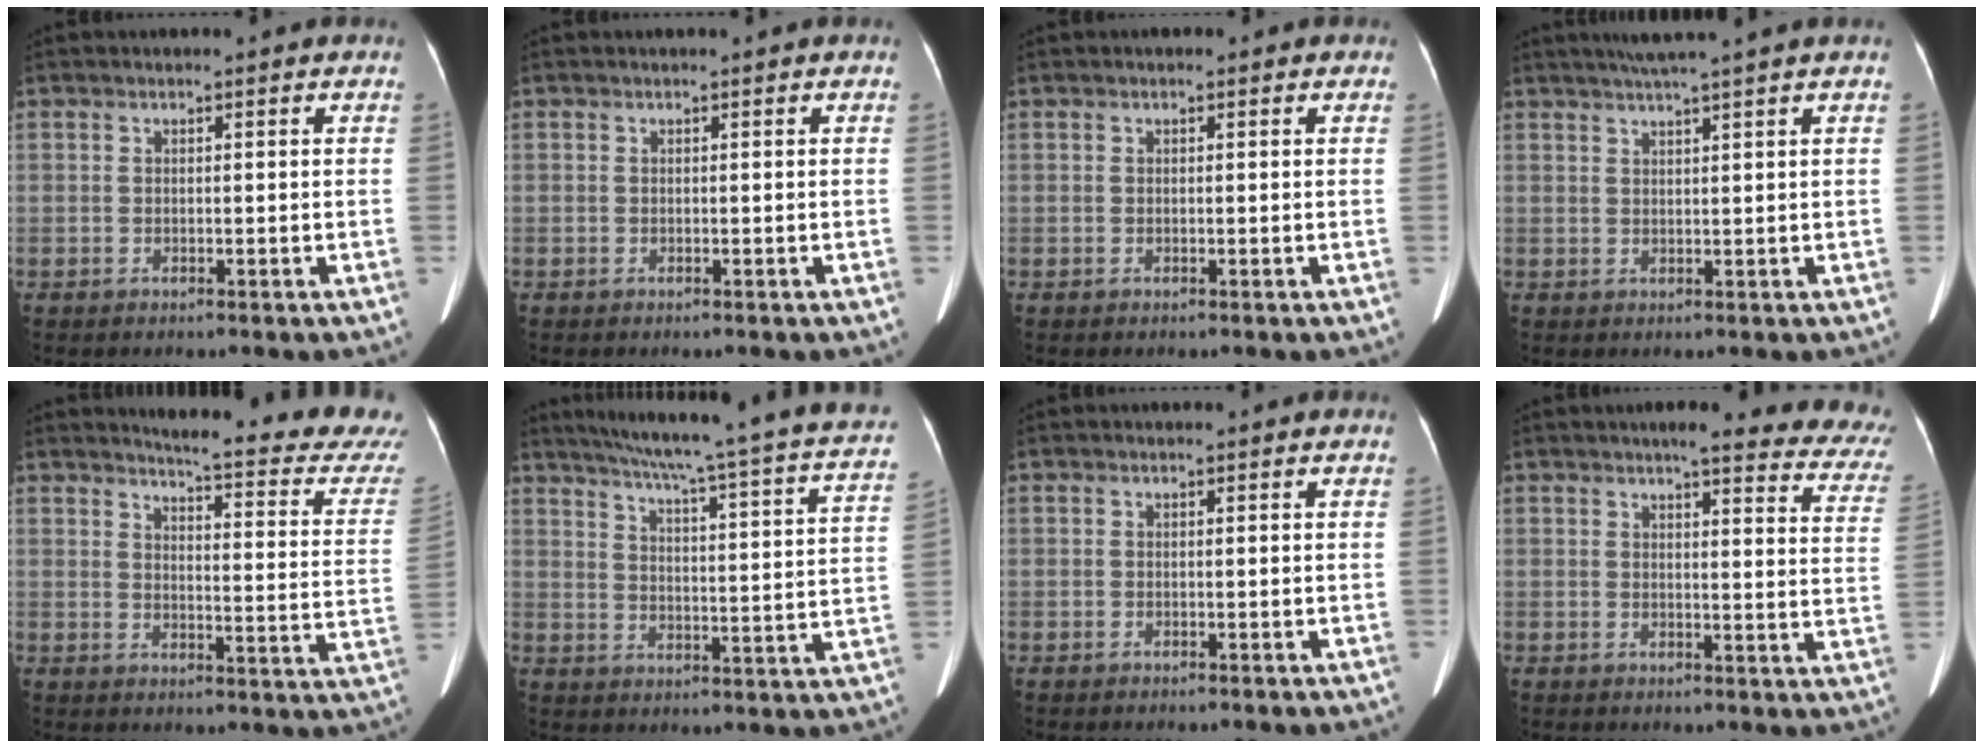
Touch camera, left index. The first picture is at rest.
{"total": 0.0}
{"total": 0.0}
{"total": 5.0, "force": [4.0, -1.1, 2.8], "torque": [-0.044, 0.016, 0.067]}
{"total": 19.7, "force": [18.7, 0.3, 6.2], "torque": [-0.080, -0.116, 0.201]}
{"total": 25.9, "force": [21.8, 1.0, 14.1], "torque": [-0.209, -0.041, 0.263]}
{"total": 0.0}
{"total": 18.8, "force": [16.5, 3.1, 8.5], "torque": [-0.080, -0.039, 0.164]}